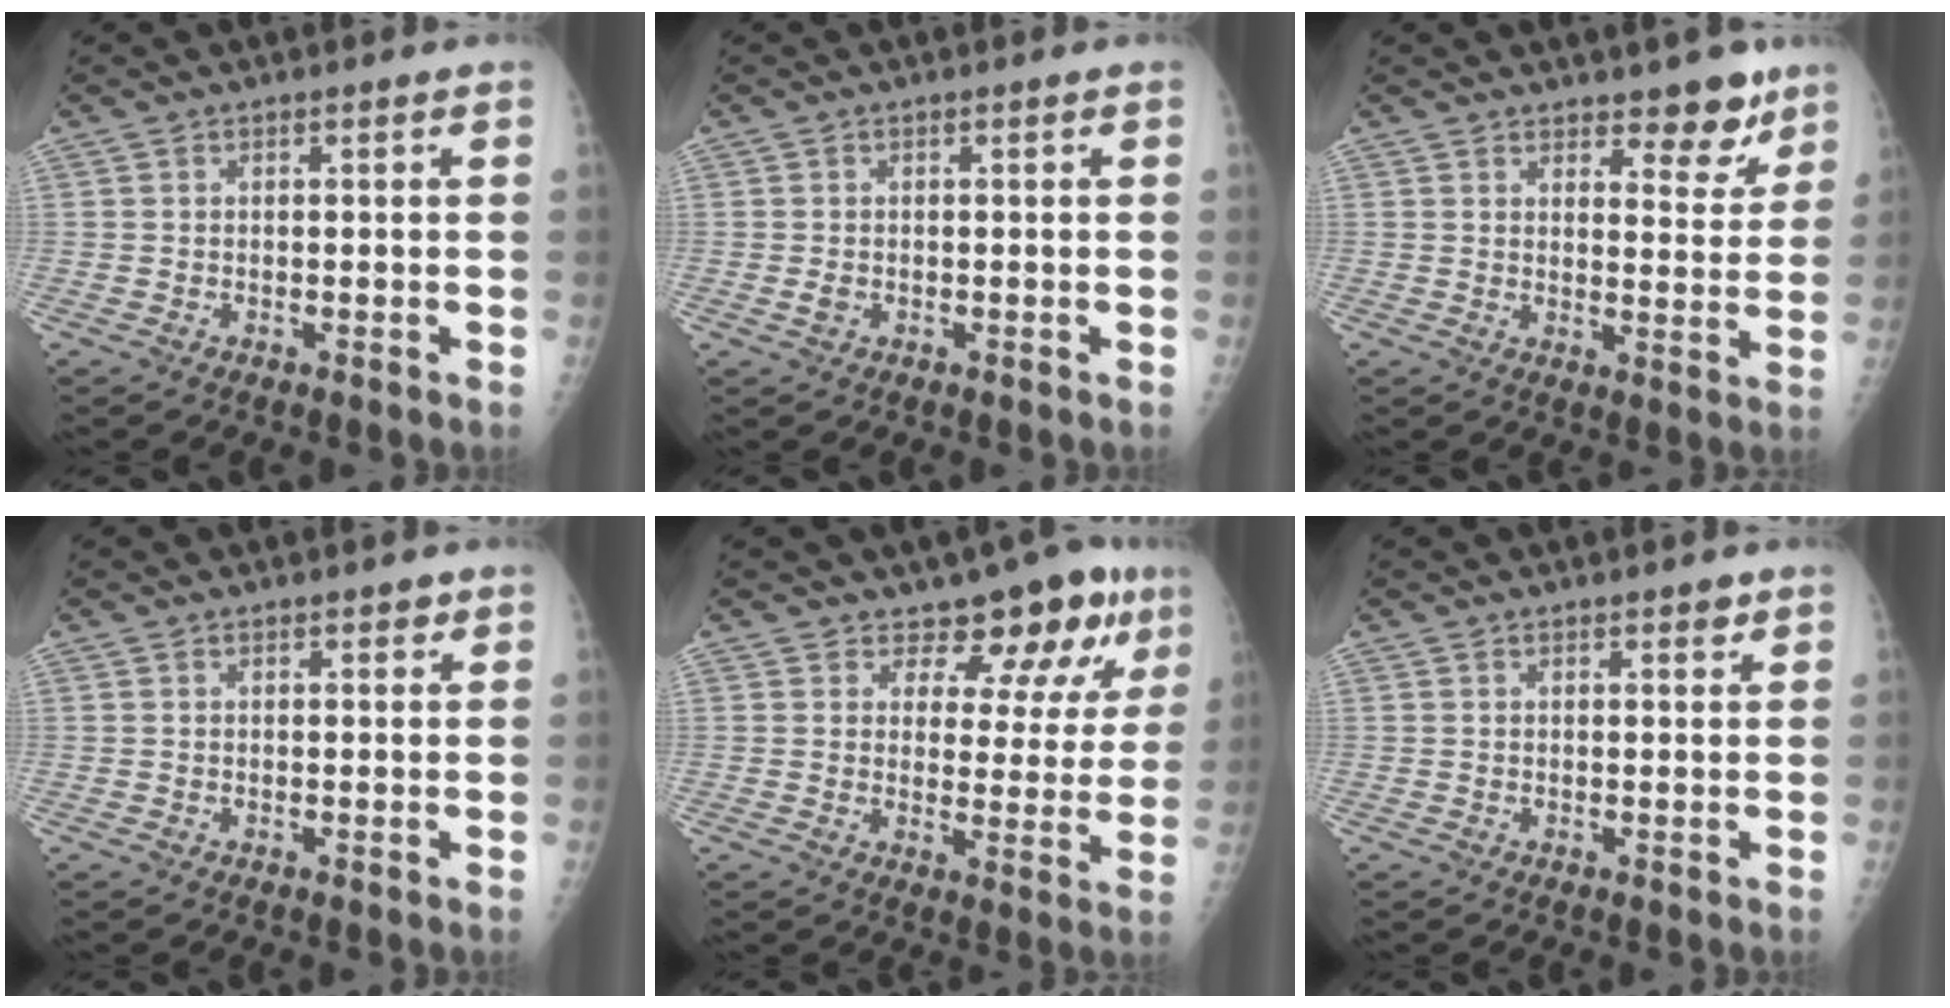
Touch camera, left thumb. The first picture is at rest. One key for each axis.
{"total": 1.1, "fx": -0.2, "fy": 0.9, "fz": 0.7, "tx": -0.014, "ty": -0.001, "tz": -0.001}
{"total": 7.1, "fx": 5.4, "fy": 3.2, "fz": 3.4, "tx": -0.007, "ty": -0.036, "tz": 0.074}
{"total": 1.3, "fx": 1.0, "fy": 0.7, "fz": 0.5, "tx": 0.005, "ty": -0.005, "tz": 0.010}
{"total": 11.2, "fx": 8.1, "fy": 5.7, "fz": 5.2, "tx": -0.023, "ty": -0.048, "tz": 0.097}
{"total": 1.6, "fx": 1.2, "fy": 0.7, "fz": 0.8, "tx": -0.001, "ty": -0.007, "tz": 0.015}